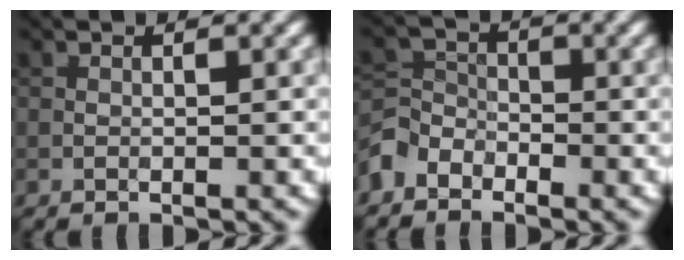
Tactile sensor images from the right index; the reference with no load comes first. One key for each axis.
{"total": 2.9, "fx": -2.3, "fy": 1.8, "fz": 0.5, "tx": -0.011, "ty": 0.005, "tz": -0.058}